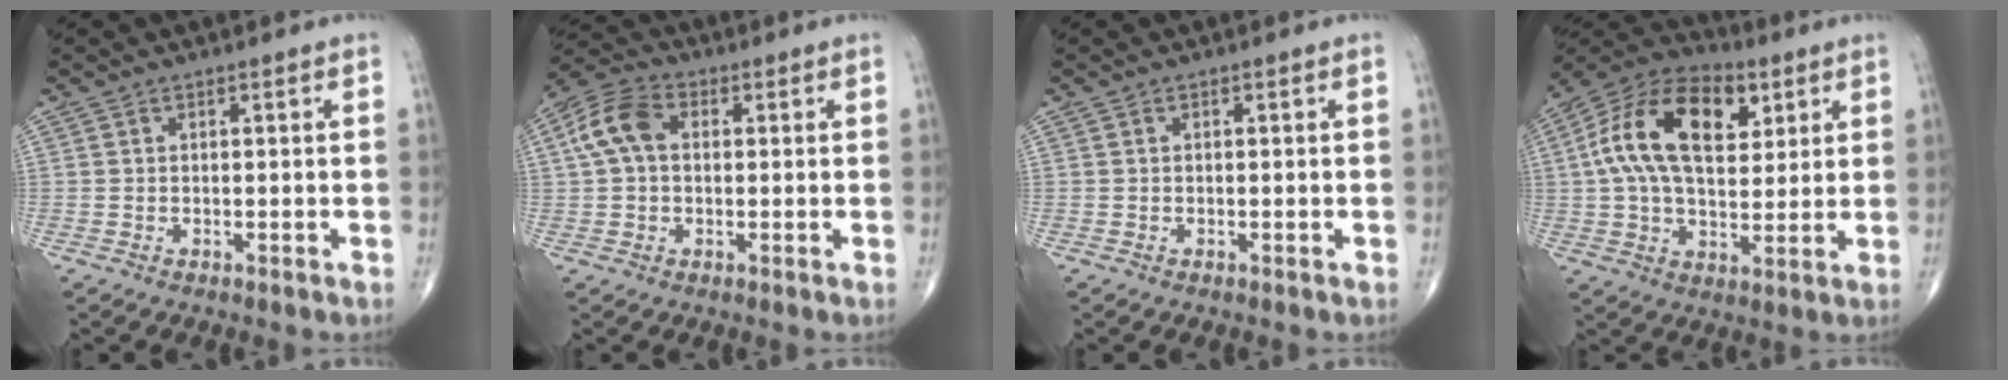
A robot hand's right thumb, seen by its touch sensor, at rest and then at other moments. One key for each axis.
{"total": 8.6, "fx": 1.4, "fy": 5.8, "fz": 6.1, "tx": -0.125, "ty": 0.026, "tz": 0.019}
{"total": 0.0}
{"total": 19.7, "fx": 5.7, "fy": 11.1, "fz": 15.2, "tx": -0.256, "ty": 0.004, "tz": 0.089}